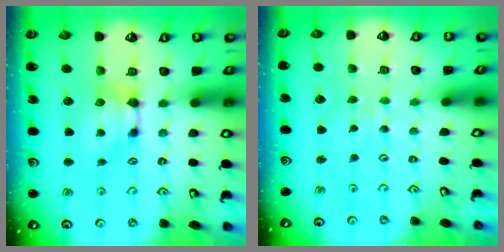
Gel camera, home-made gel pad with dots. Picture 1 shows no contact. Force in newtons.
{"total": 4.9, "press": 4.9, "slide": 0.3}